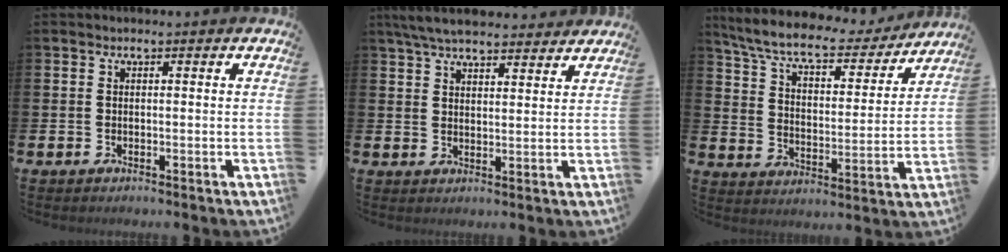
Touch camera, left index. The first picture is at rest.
{"total": 6.0, "force": [5.6, 1.2, 1.7], "torque": [-0.046, -0.017, 0.102]}
{"total": 8.0, "force": [7.2, 1.7, 3.2], "torque": [-0.097, -0.047, 0.121]}